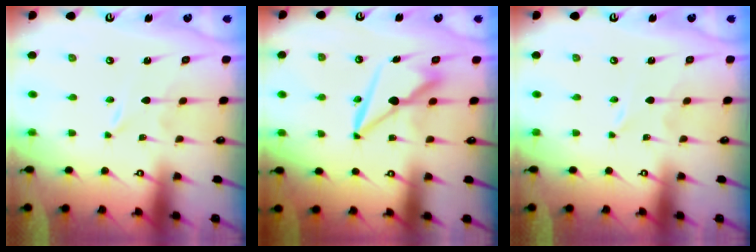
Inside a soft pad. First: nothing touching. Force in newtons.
{"total": 8.5, "press": 8.4, "slide": 1.2}
{"total": 0.5, "press": 0.5, "slide": 0.1}